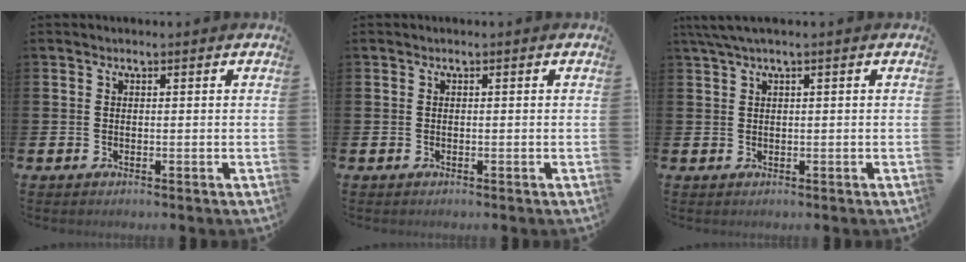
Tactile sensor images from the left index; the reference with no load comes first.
{"total": 0.0}
{"total": 2.1, "force": [1.2, 0.0, 1.7], "torque": [-0.041, 0.004, 0.023]}